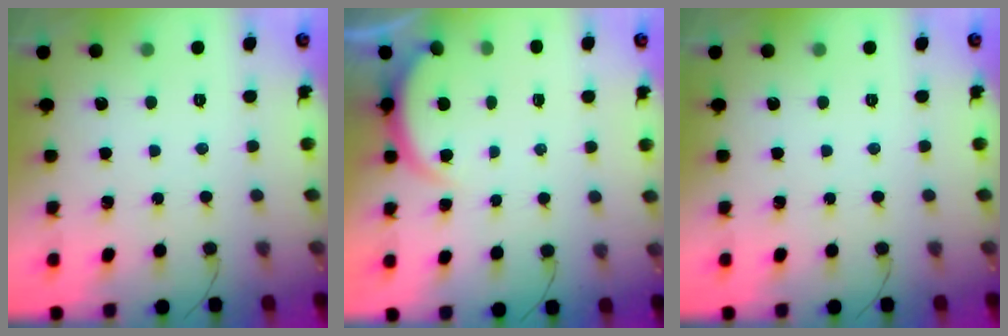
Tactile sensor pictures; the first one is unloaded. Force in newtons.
{"total": 2.2, "press": 2.2, "slide": 0.6}
{"total": 0.0}